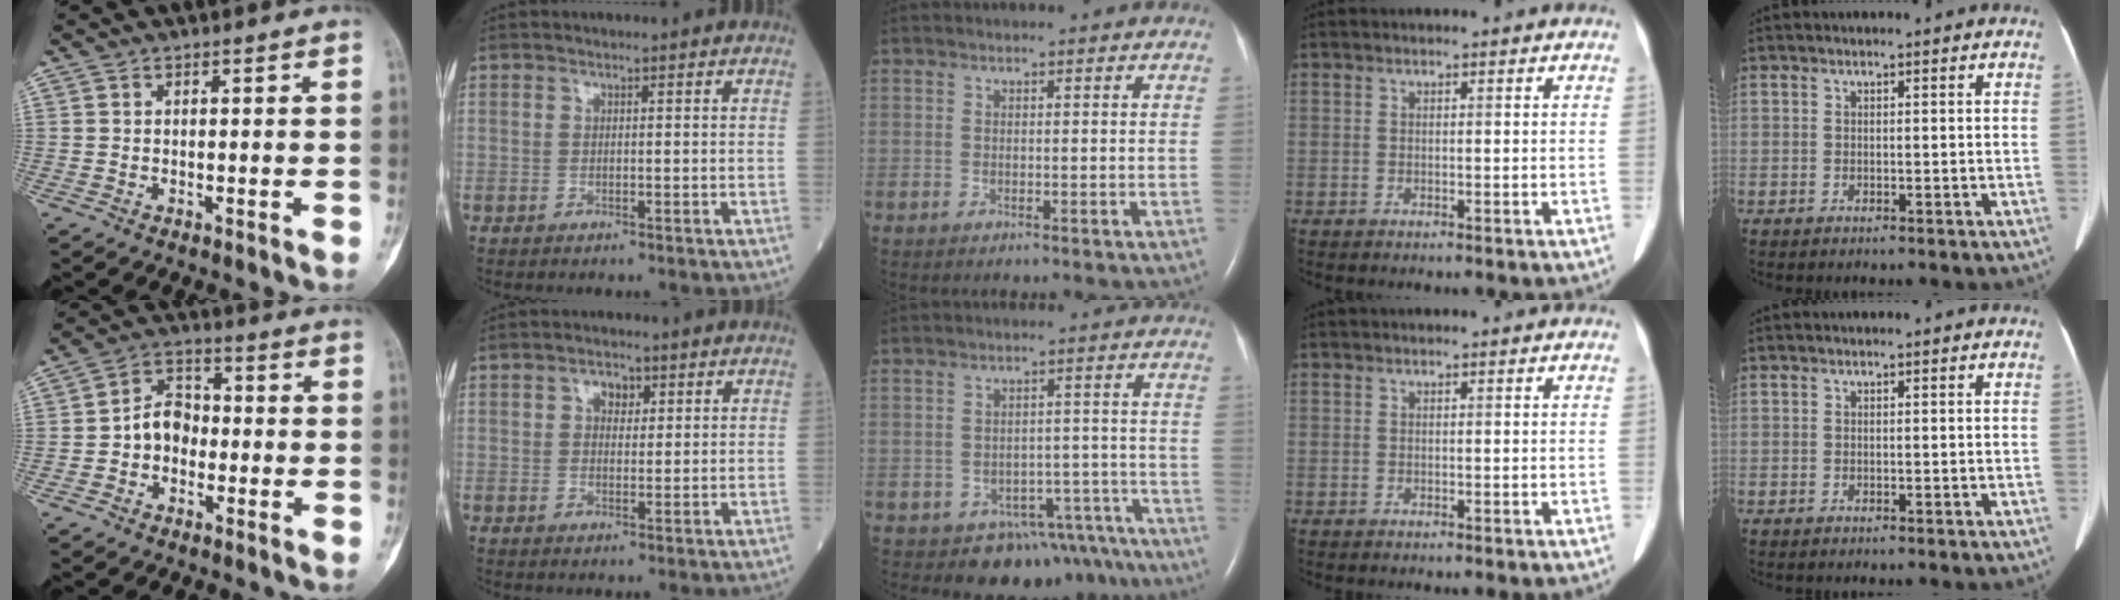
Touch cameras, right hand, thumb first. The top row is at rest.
{"thumb": {"total": 6.8, "force": [-1.4, 5.4, 4.0], "torque": [-0.043, 0.029, -0.039]}, "index": {"total": 2.8, "force": [1.1, 1.8, 1.8], "torque": [-0.026, 0.008, 0.016]}, "middle": {"total": 10.3, "force": [-7.7, 6.6, 2.2], "torque": [-0.004, 0.035, -0.089]}}